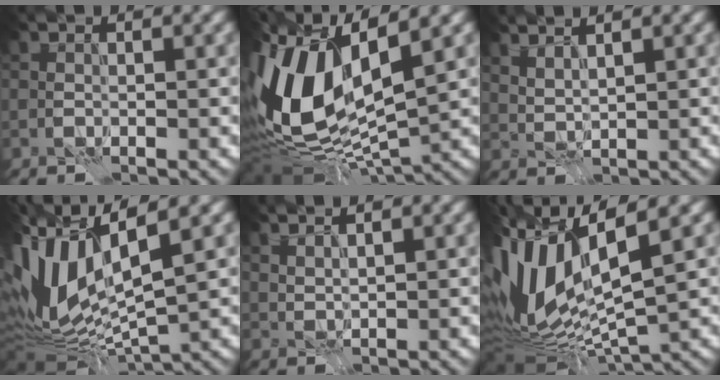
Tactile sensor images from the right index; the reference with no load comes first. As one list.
[{"total": 13.2, "force": [0.4, 6.6, 11.4], "torque": [-0.237, -0.008, -0.002]}, {"total": 2.5, "force": [2.2, 0.4, 1.2], "torque": [-0.019, -0.002, 0.036]}, {"total": 11.7, "force": [-0.2, 5.1, 10.5], "torque": [-0.235, -0.010, 0.009]}, {"total": 1.8, "force": [1.6, 0.2, 0.8], "torque": [-0.010, -0.005, 0.028]}, {"total": 12.9, "force": [-0.6, 5.2, 11.8], "torque": [-0.257, -0.009, 0.003]}]